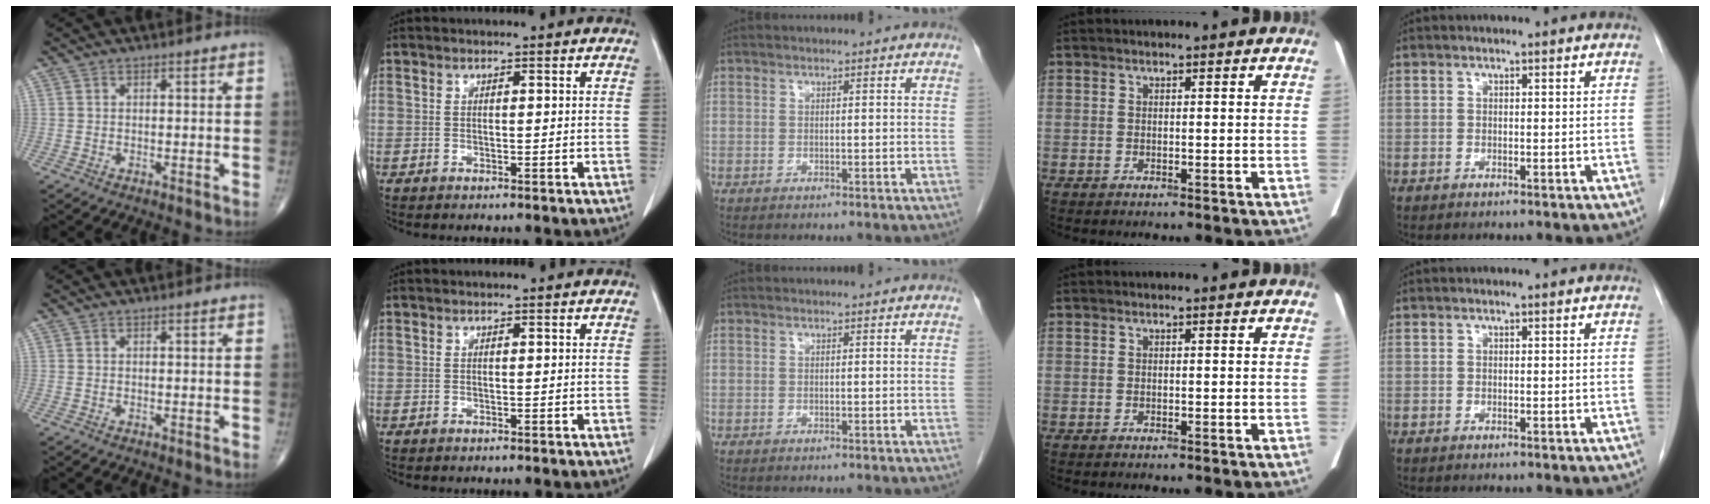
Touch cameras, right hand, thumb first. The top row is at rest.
{}